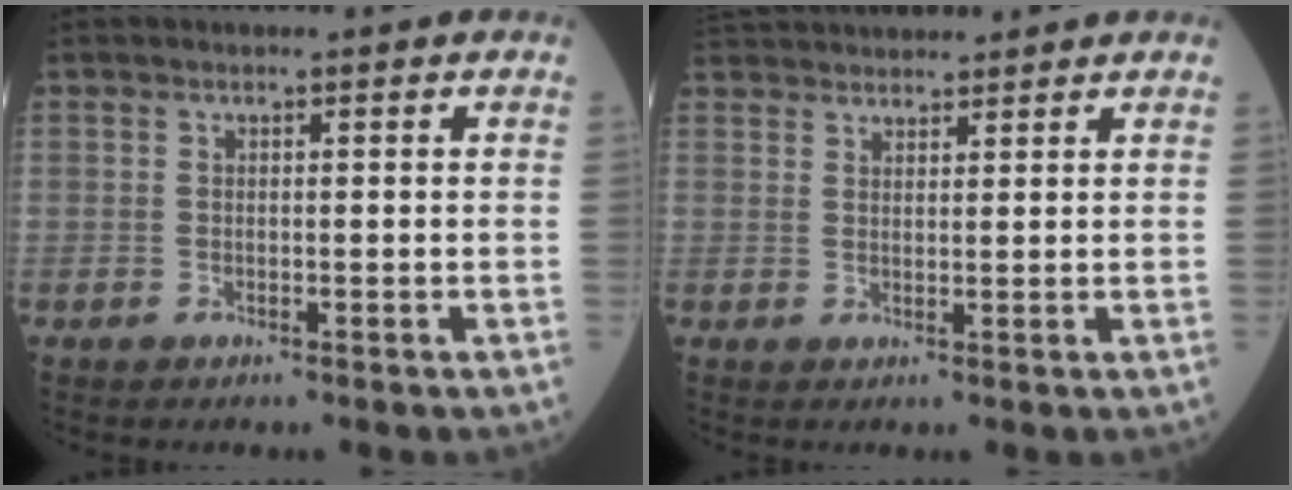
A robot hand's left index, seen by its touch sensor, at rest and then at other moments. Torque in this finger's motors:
{"motor_torque": [0.11, -0.57, 0.19, 0.14]}